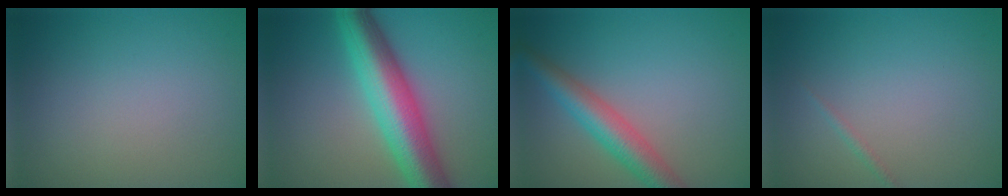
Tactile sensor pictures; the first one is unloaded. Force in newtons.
{"total": 9.1, "press": 9.1, "slide": 0.4}
{"total": 4.8, "press": 4.8, "slide": 0.2}
{"total": 0.6, "press": 0.6, "slide": 0.0}